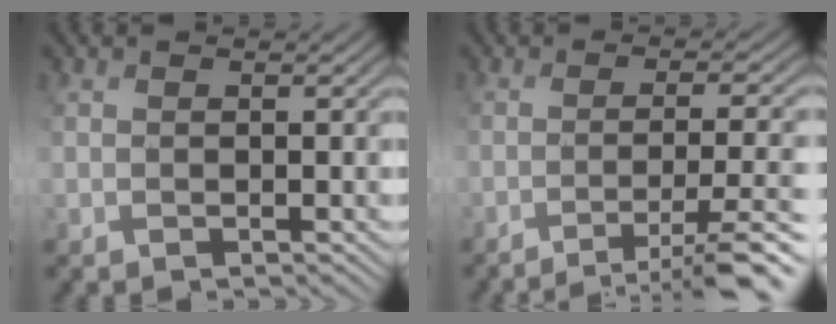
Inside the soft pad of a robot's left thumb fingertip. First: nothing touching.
{"total": 9.5, "force": [-5.5, 1.9, 7.6], "torque": [-0.108, 0.002, -0.084]}